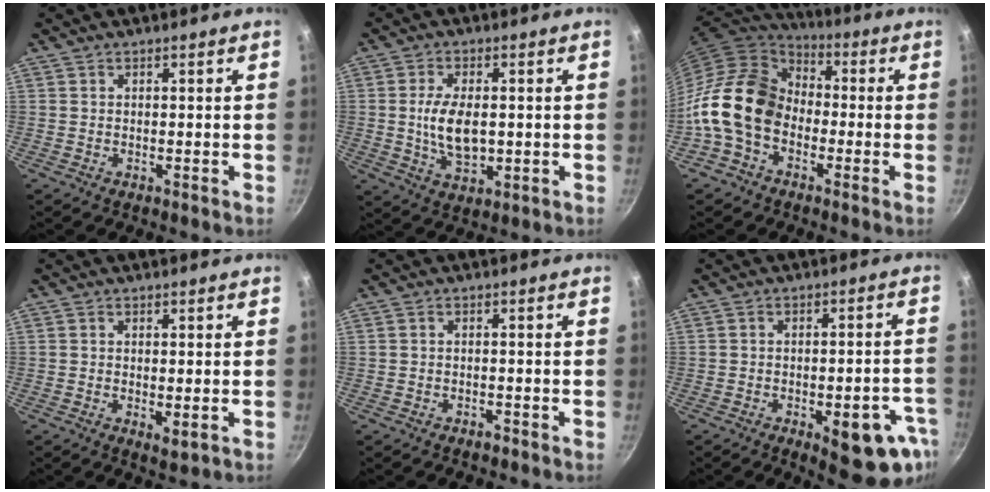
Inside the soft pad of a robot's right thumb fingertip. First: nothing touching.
{"total": 8.9, "force": [-0.1, 4.8, 7.5], "torque": [-0.130, -0.004, 0.003]}
{"total": 15.5, "force": [-3.5, 11.5, 9.8], "torque": [-0.148, 0.047, -0.089]}
{"total": 2.3, "force": [-0.1, 0.9, 2.1], "torque": [-0.035, -0.009, 0.000]}
{"total": 1.3, "force": [-0.9, 0.5, 0.7], "torque": [-0.014, 0.009, -0.014]}
{"total": 14.1, "force": [-5.9, 5.5, 11.5], "torque": [-0.102, 0.021, -0.071]}